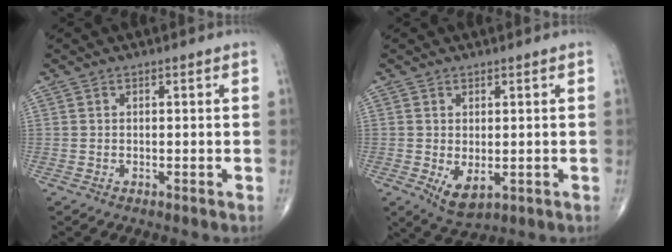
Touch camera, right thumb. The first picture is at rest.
{"total": 4.8, "force": [-0.8, 2.6, 4.0], "torque": [-0.064, -0.009, 0.000]}